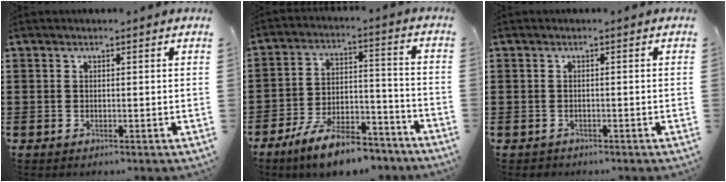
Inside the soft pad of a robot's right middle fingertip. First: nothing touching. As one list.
[{"total": 10.3, "force": [-8.7, 2.3, 5.0], "torque": [-0.089, 0.029, -0.164]}, {"total": 0.6, "force": [-0.5, 0.3, -0.1], "torque": [-0.001, 0.001, -0.012]}]